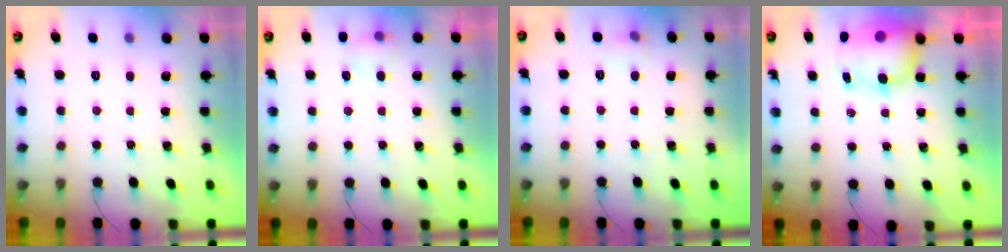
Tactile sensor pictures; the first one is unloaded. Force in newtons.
{"total": 4.7, "press": 4.5, "slide": 1.4}
{"total": 4.9, "press": 4.7, "slide": 1.4}
{"total": 9.5, "press": 9.2, "slide": 2.6}